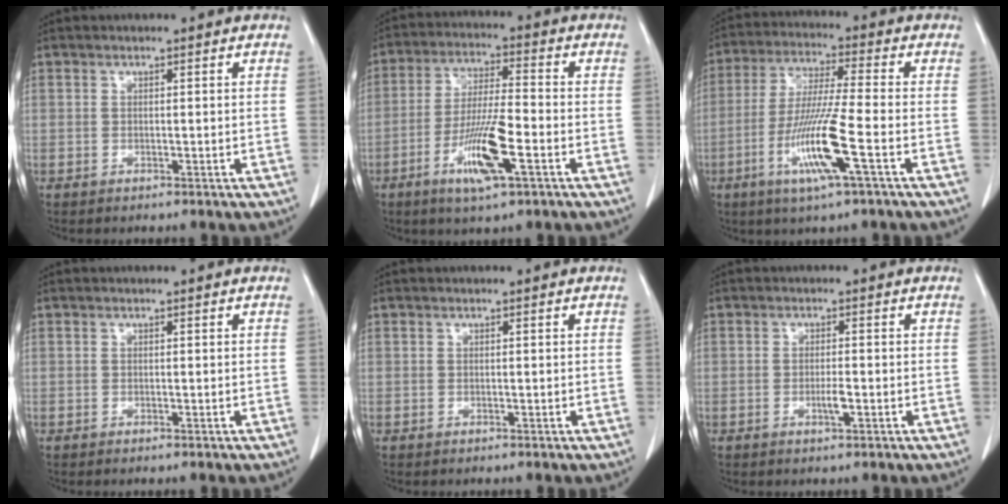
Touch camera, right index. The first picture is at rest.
{"total": 10.6, "force": [-4.3, 1.2, 9.6], "torque": [-0.183, -0.012, -0.079]}
{"total": 11.7, "force": [-4.3, -0.4, 10.9], "torque": [-0.218, -0.019, -0.085]}
{"total": 0.0}
{"total": 0.0}
{"total": 2.0, "force": [-0.7, 0.2, 1.8], "torque": [-0.034, -0.001, -0.011]}